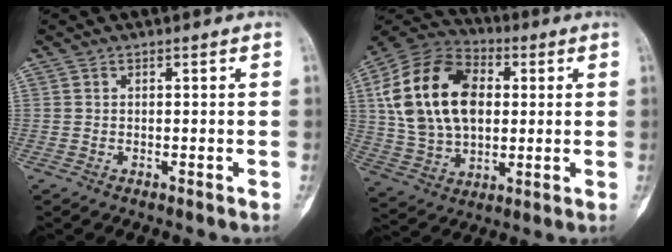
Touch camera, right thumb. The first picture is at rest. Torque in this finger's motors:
{"motor_torque": [-0.79, 2.22, 2.17, 0.60, 0.57]}